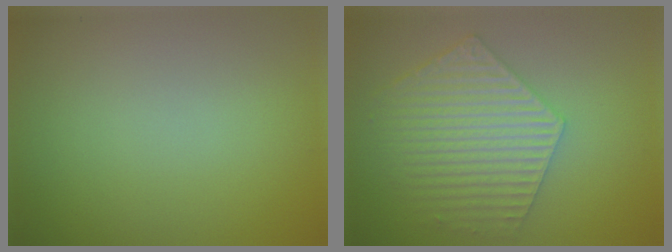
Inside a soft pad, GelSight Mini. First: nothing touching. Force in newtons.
{"total": 5.9, "press": 4.4, "slide": 3.9}